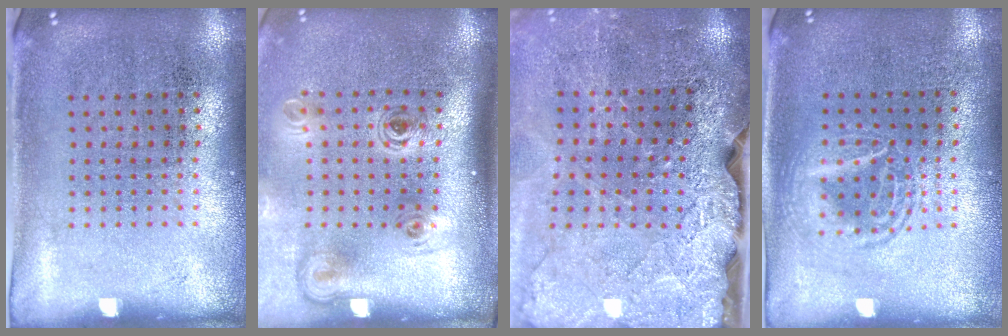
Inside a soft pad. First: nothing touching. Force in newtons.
{"total": 2.2, "press": 1.5, "slide": 1.7}
{"total": 4.0, "press": 3.4, "slide": 2.1}
{"total": 1.4, "press": 1.4, "slide": 0.1}